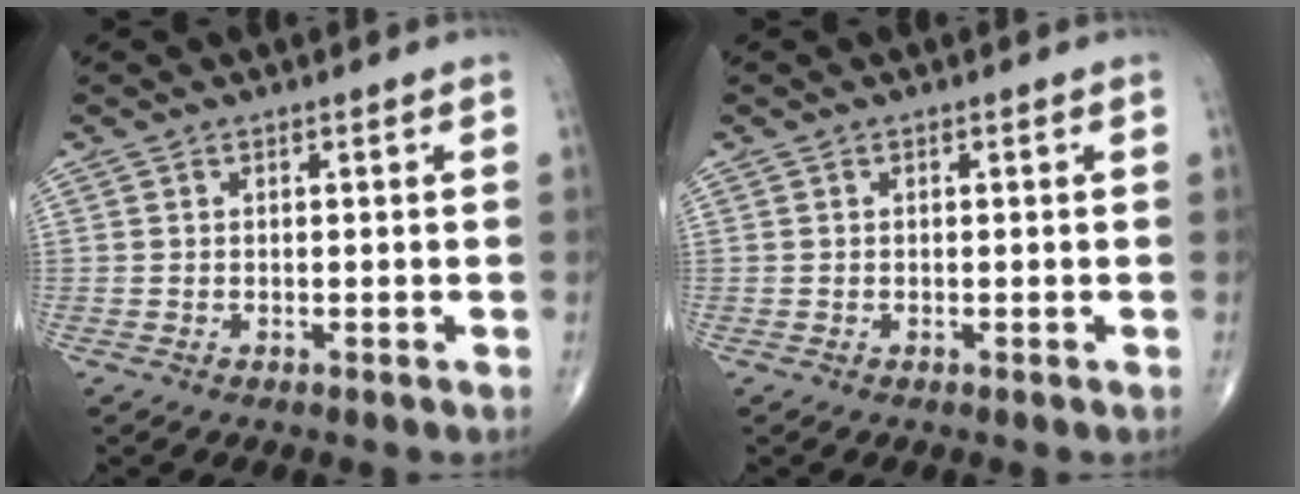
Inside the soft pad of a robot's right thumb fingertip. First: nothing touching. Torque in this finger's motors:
{"motor_torque": [-0.31, 0.00, 0.08, 0.18, 0.00]}